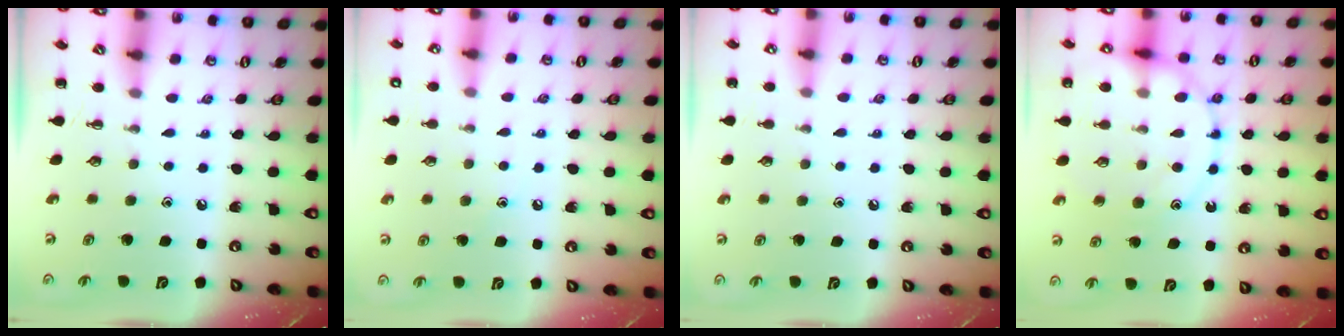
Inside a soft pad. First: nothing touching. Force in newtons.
{"total": 7.0, "press": 6.8, "slide": 1.8}
{"total": 5.6, "press": 5.2, "slide": 2.2}
{"total": 15.7, "press": 15.6, "slide": 1.9}